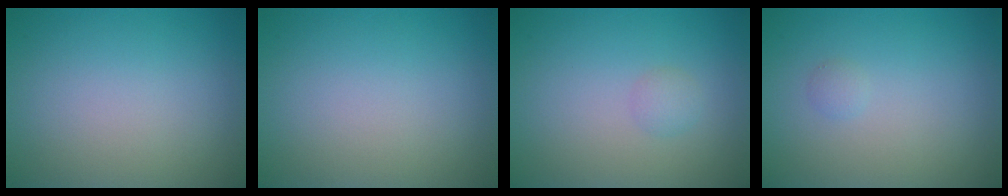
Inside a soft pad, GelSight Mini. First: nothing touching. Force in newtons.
{"total": 0.0}
{"total": 1.0, "press": 1.0, "slide": 0.1}
{"total": 0.6, "press": 0.6, "slide": 0.1}